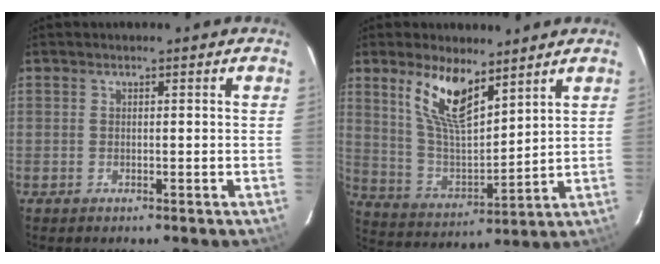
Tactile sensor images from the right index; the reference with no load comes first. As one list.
[{"total": 12.5, "force": [7.9, 4.4, 8.7], "torque": [-0.169, 0.003, 0.162]}]